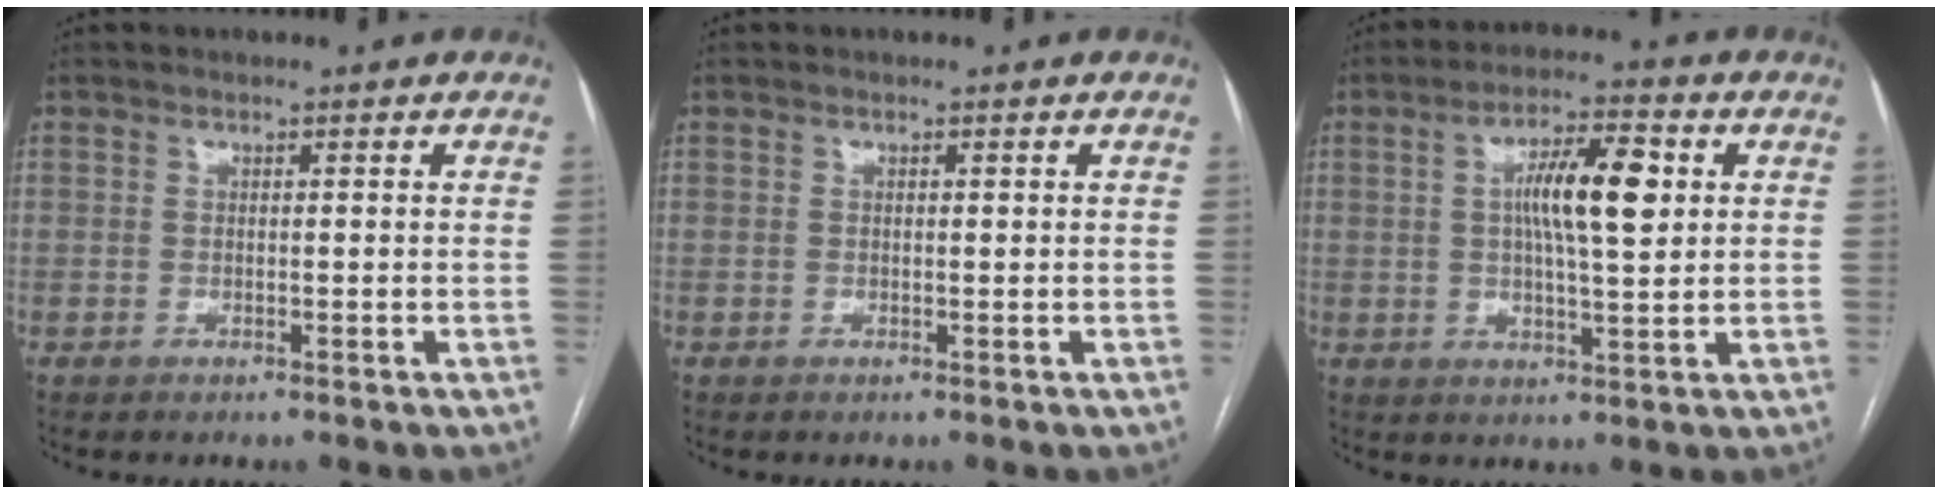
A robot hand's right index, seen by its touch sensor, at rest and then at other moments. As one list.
[{"total": 0.0}, {"total": 9.6, "force": [2.0, 1.9, 9.1], "torque": [-0.162, 0.012, 0.033]}]